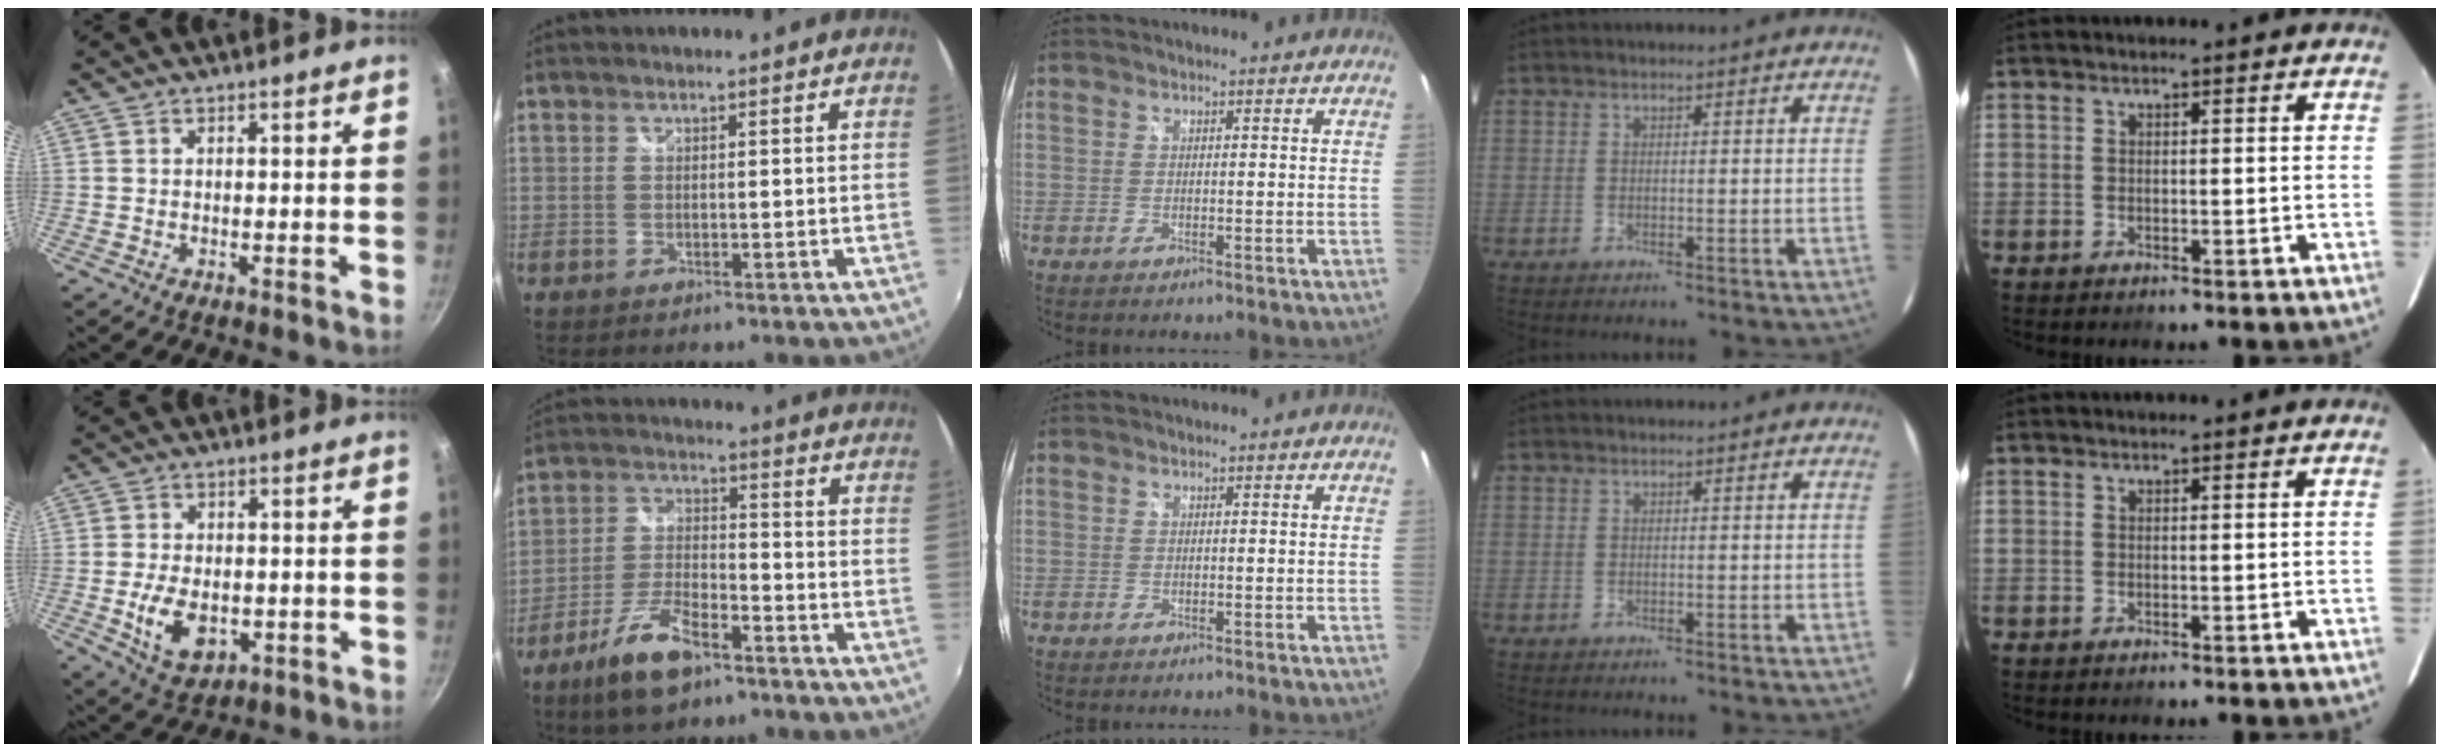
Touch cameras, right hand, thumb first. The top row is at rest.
{"thumb": {"total": 9.6, "force": [-1.9, 6.3, 7.0], "torque": [-0.112, 0.000, -0.021]}, "index": {"total": 11.3, "force": [-7.4, 4.1, 7.5], "torque": [-0.166, -0.006, -0.137]}}